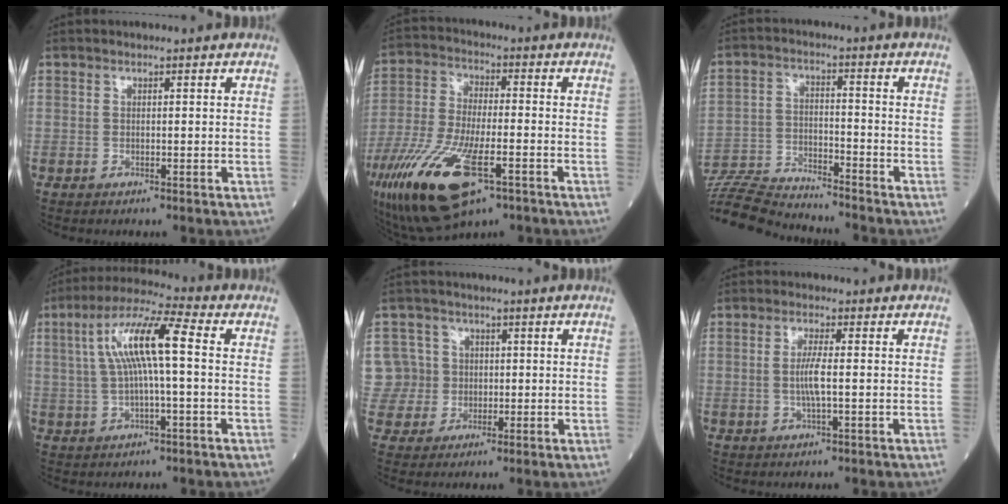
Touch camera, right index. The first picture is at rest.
{"total": 18.3, "force": [-9.2, 5.8, 14.8], "torque": [-0.325, -0.037, -0.162]}
{"total": 12.2, "force": [-12.0, 0.0, 2.2], "torque": [-0.040, 0.000, -0.217]}
{"total": 10.9, "force": [1.3, 1.2, 10.7], "torque": [-0.207, 0.028, 0.022]}
{"total": 7.7, "force": [0.9, 7.6, 0.4], "torque": [-0.016, 0.033, 0.027]}
{"total": 3.5, "force": [-0.3, 0.2, 3.4], "torque": [-0.072, -0.004, -0.006]}